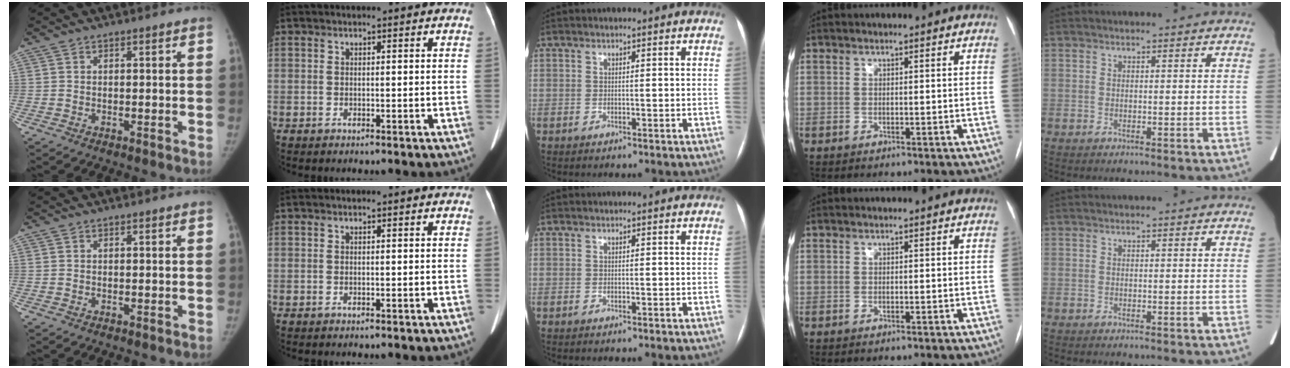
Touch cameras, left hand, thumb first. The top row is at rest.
{}